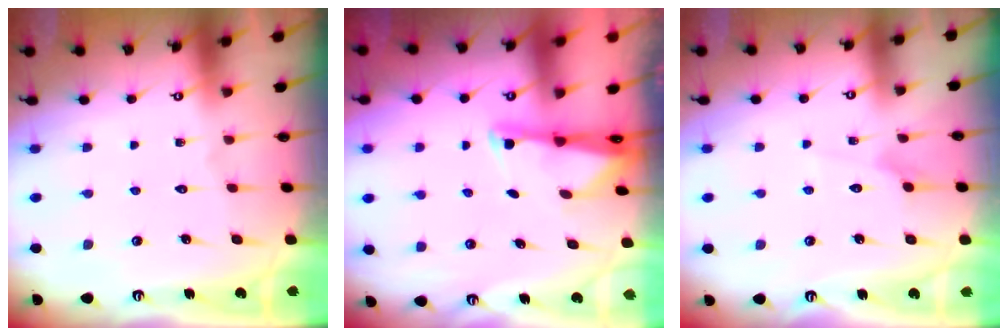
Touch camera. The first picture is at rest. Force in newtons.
{"total": 1.8, "press": 1.8, "slide": 0.4}
{"total": 2.7, "press": 2.7, "slide": 0.3}